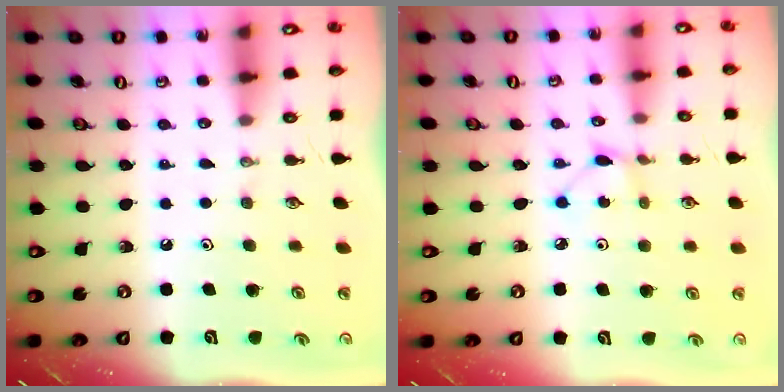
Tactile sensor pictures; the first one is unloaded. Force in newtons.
{"total": 2.2, "press": 2.2, "slide": 0.3}